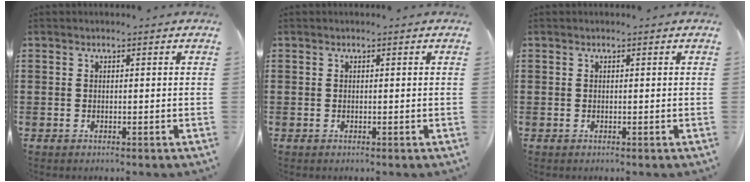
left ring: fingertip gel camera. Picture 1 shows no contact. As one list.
[{"total": 0.0}, {"total": 0.0}]